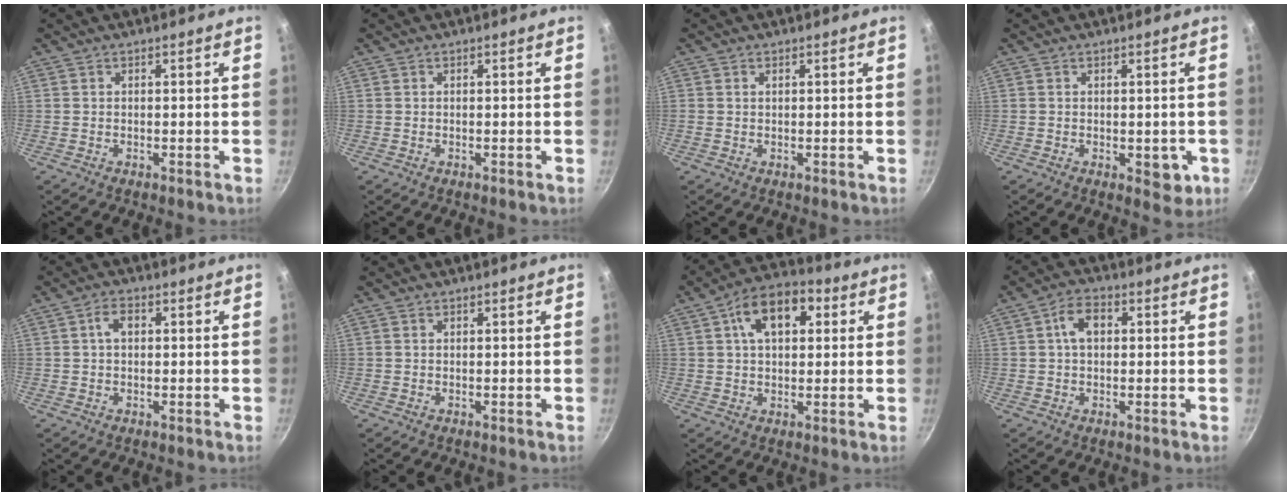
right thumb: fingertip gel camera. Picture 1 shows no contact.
{"total": 0.0}
{"total": 0.7, "force": [0.3, 0.5, 0.3], "torque": [-0.005, 0.002, 0.005]}
{"total": 4.6, "force": [-1.1, 2.6, 3.7], "torque": [-0.026, 0.002, -0.010]}
{"total": 3.4, "force": [0.6, 2.2, 2.4], "torque": [-0.036, 0.008, 0.007]}
{"total": 0.0}
{"total": 12.0, "force": [3.7, 7.3, 8.7], "torque": [-0.106, 0.014, 0.045]}
{"total": 5.6, "force": [1.0, 3.7, 4.1], "torque": [-0.056, 0.013, 0.011]}